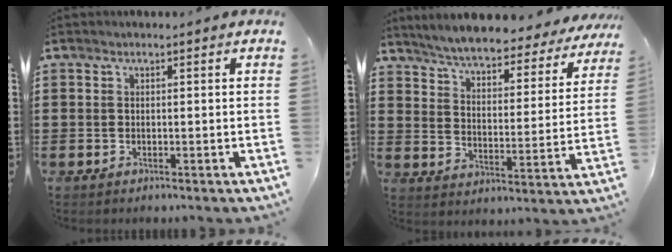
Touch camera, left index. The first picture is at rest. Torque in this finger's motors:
{"motor_torque": [2.14, 0.00, 0.62, 0.11]}